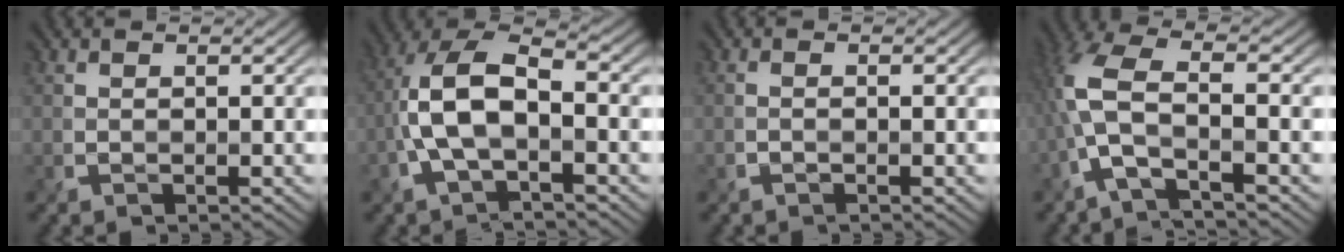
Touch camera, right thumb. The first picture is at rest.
{"total": 9.5, "force": [-1.9, 4.5, 8.2], "torque": [-0.181, 0.016, -0.041]}
{"total": 0.6, "force": [-0.5, 0.0, 0.2], "torque": [-0.003, -0.002, -0.012]}
{"total": 7.3, "force": [-2.0, 2.2, 6.6], "torque": [-0.160, 0.018, -0.064]}